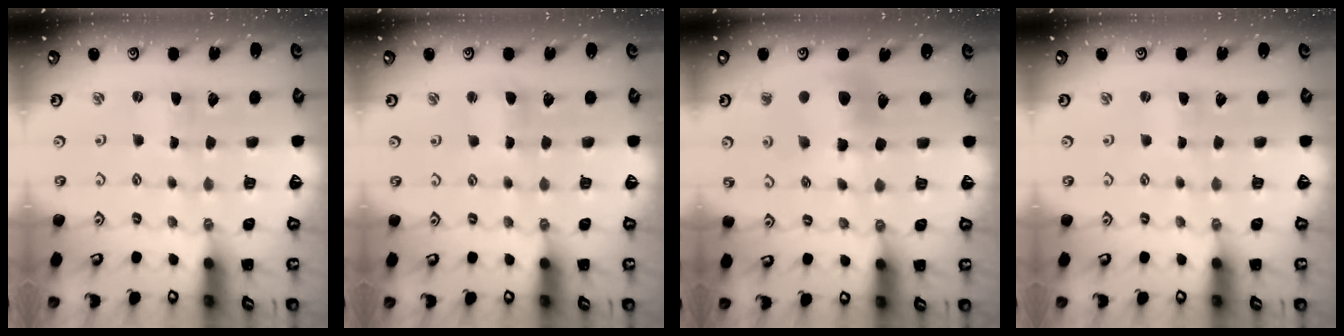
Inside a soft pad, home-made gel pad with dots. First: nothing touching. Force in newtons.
{"total": 1.6, "press": 1.6, "slide": 0.3}
{"total": 10.9, "press": 10.8, "slide": 1.3}
{"total": 0.0}